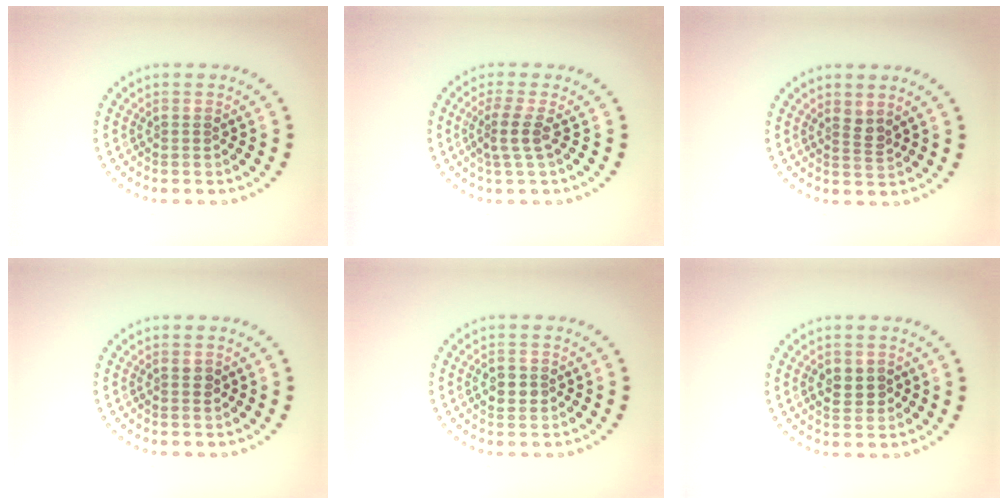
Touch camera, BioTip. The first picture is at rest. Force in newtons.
{"total": 2.0, "press": 1.5, "slide": 1.3}
{"total": 1.3, "press": 1.0, "slide": 0.8}
{"total": 0.9, "press": 0.8, "slide": 0.3}
{"total": 2.3, "press": 2.3, "slide": 0.1}
{"total": 2.2, "press": 2.2, "slide": 0.1}